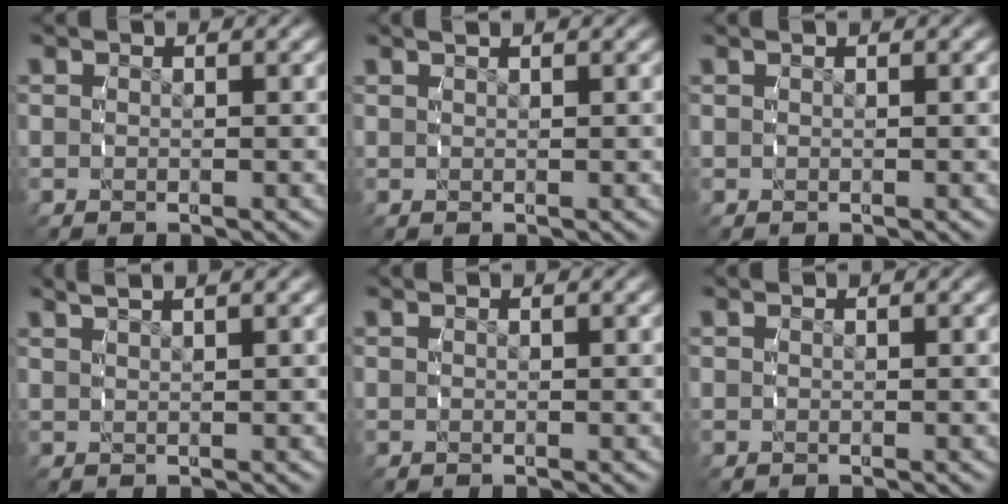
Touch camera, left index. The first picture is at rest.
{"total": 0.8, "force": [0.7, -0.3, 0.3], "torque": [0.004, 0.005, 0.014]}
{"total": 0.0}
{"total": 2.0, "force": [1.8, -0.2, 0.8], "torque": [-0.008, 0.008, 0.033]}
{"total": 0.0}
{"total": 0.0}